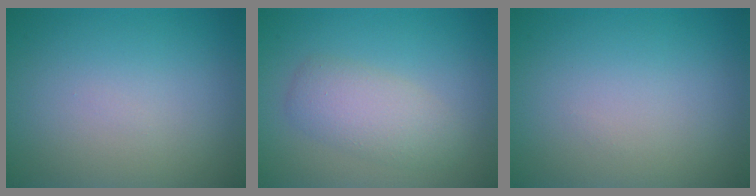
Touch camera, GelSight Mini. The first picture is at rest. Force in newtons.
{"total": 3.3, "press": 3.3, "slide": 0.0}
{"total": 0.0}